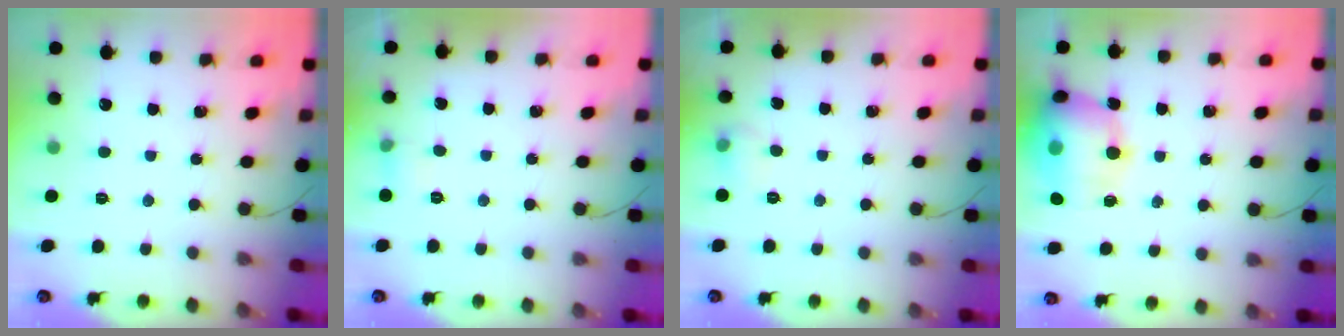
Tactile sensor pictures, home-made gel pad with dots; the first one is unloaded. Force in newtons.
{"total": 4.8, "press": 4.6, "slide": 1.4}
{"total": 6.4, "press": 5.6, "slide": 3.1}
{"total": 16.4, "press": 16.0, "slide": 3.7}